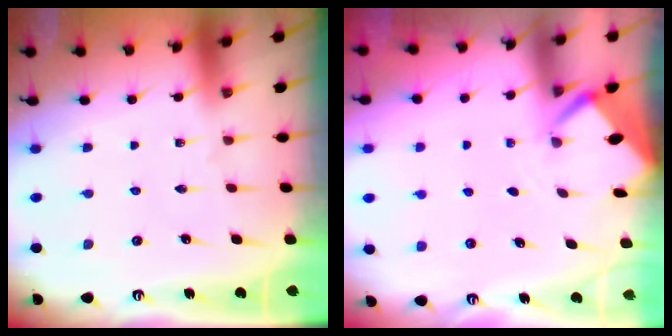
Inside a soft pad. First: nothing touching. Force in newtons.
{"total": 2.2, "press": 2.2, "slide": 0.2}